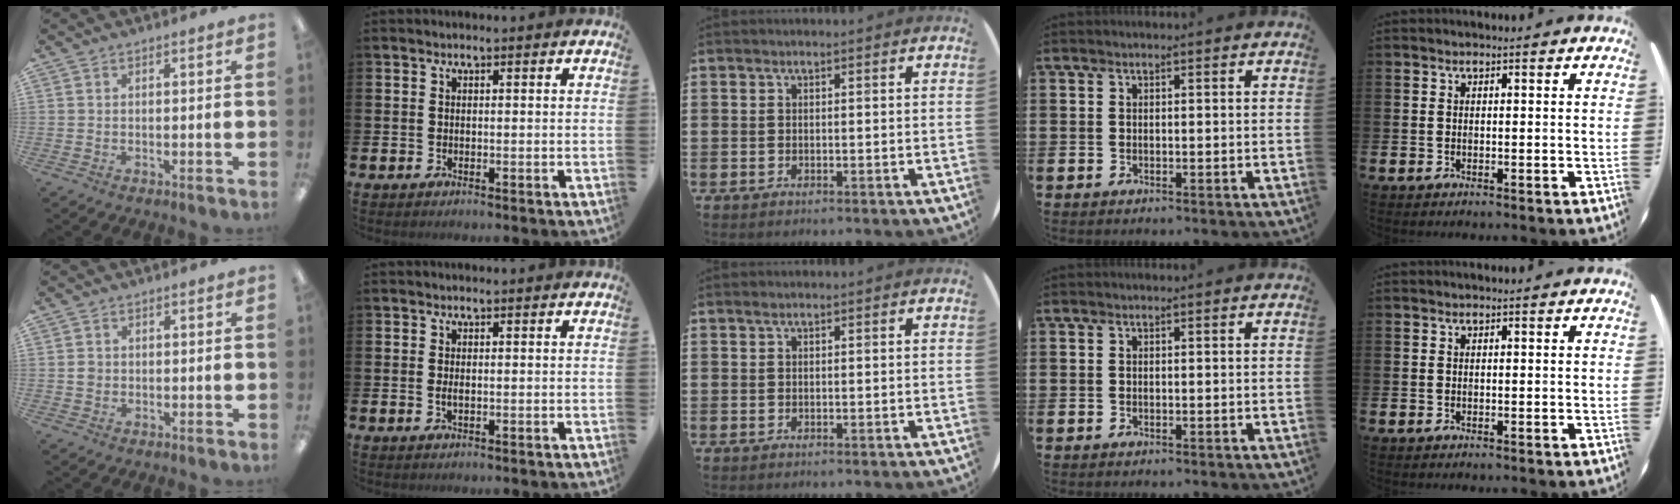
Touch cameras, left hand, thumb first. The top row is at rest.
{"thumb": {"total": 1.6, "force": [0.1, 1.5, 0.5], "torque": [-0.002, 0.003, -0.002]}, "index": {"total": 0.8, "force": [0.1, 0.3, 0.8], "torque": [-0.009, 0.000, 0.000]}}